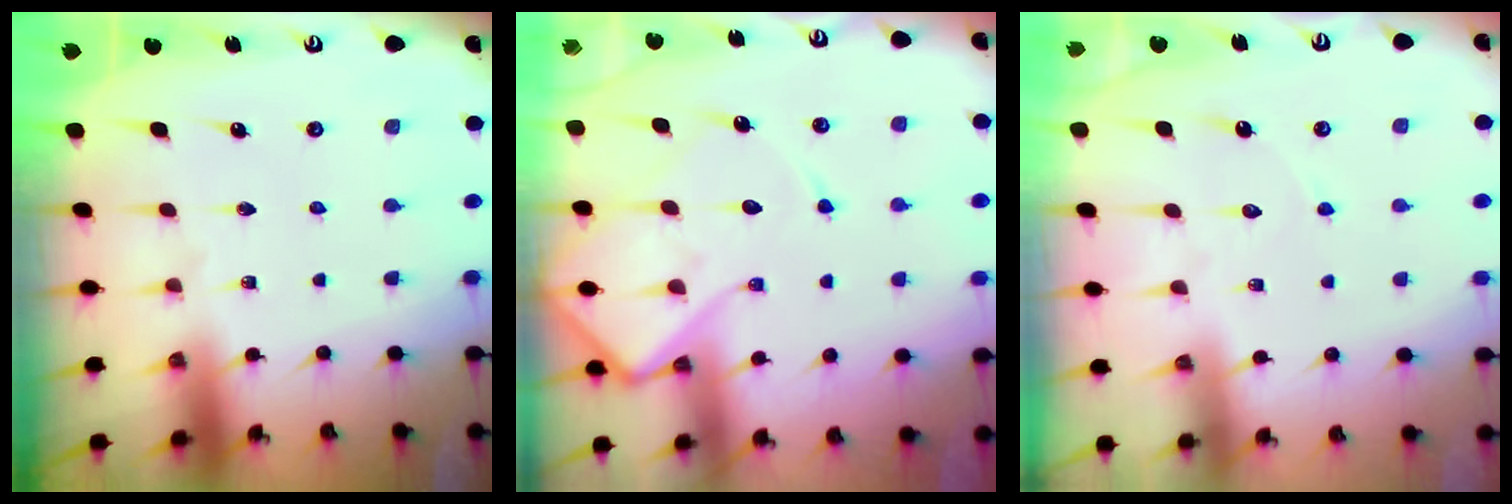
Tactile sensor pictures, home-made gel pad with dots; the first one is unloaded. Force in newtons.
{"total": 12.6, "press": 12.5, "slide": 1.3}
{"total": 4.1, "press": 4.1, "slide": 0.4}